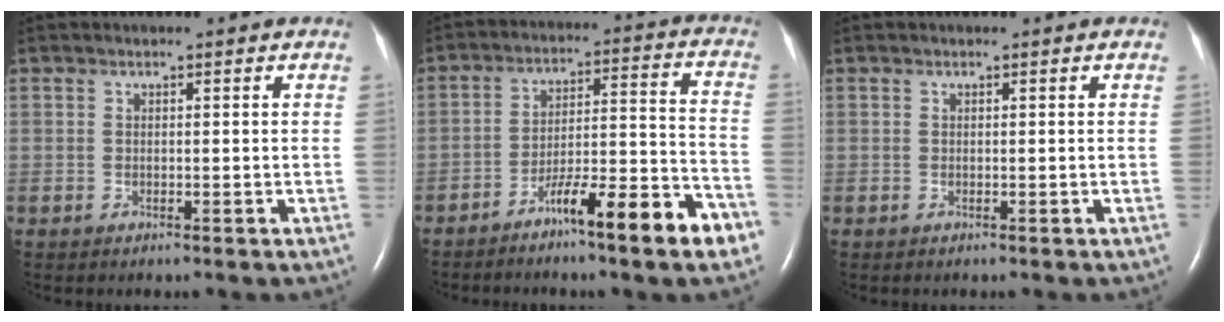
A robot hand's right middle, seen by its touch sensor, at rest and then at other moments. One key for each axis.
{"total": 12.6, "fx": -8.0, "fy": 0.7, "fz": 9.7, "tx": -0.140, "ty": 0.010, "tz": -0.128}
{"total": 0.0}